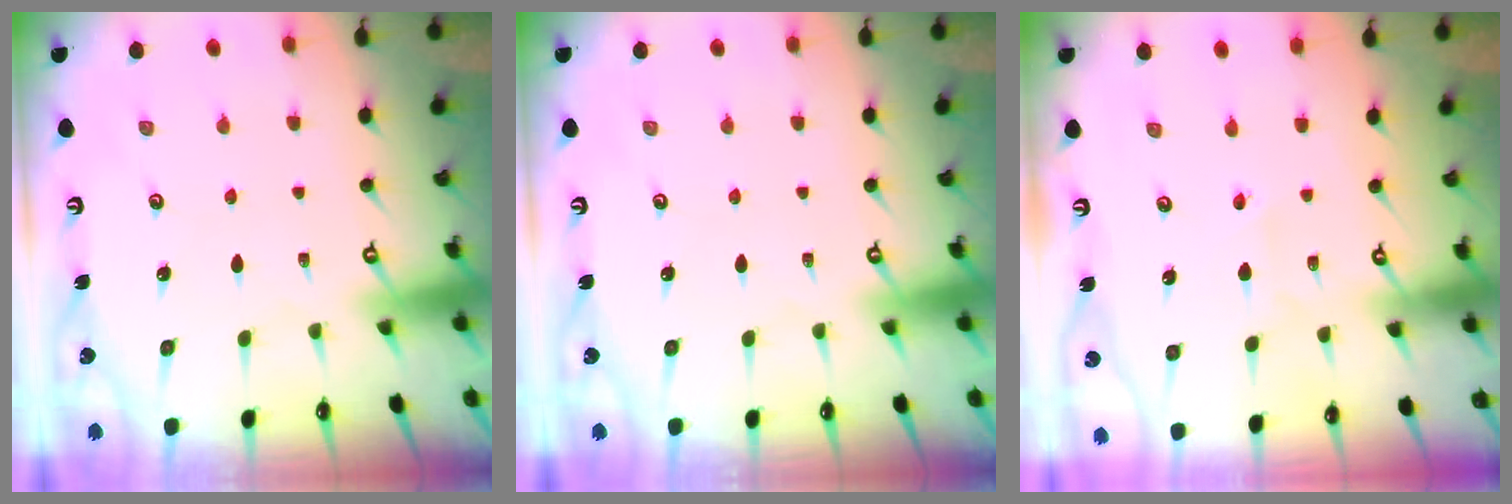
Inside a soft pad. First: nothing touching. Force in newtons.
{"total": 0.0}
{"total": 1.6, "press": 1.5, "slide": 0.7}